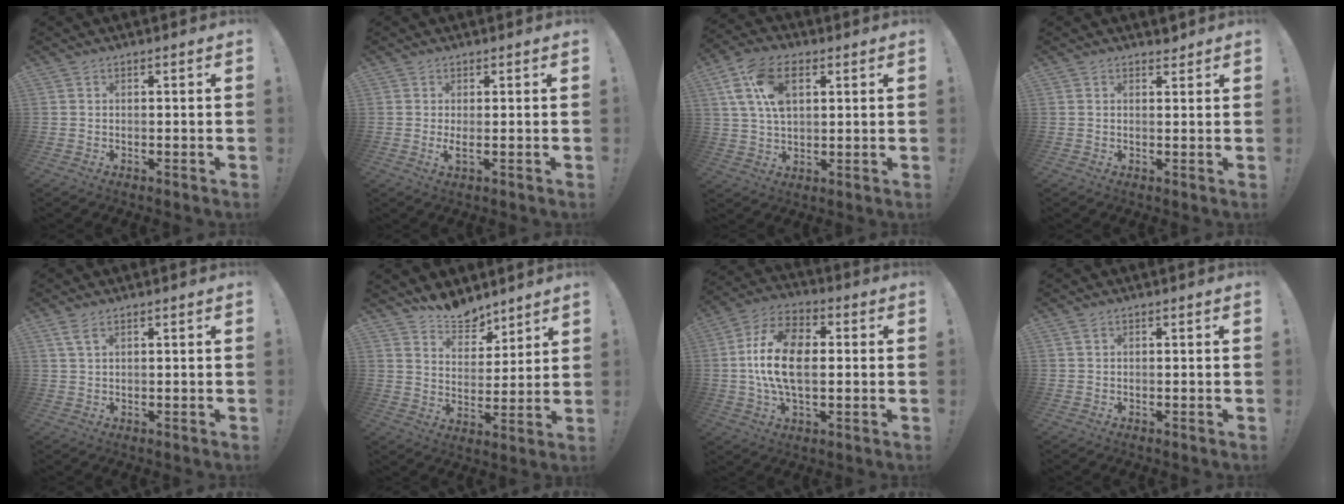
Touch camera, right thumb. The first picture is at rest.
{"total": 2.3, "force": [0.6, -0.1, 2.2], "torque": [-0.029, -0.014, 0.008]}
{"total": 14.4, "force": [4.7, 8.7, 10.5], "torque": [-0.209, 0.004, 0.092]}
{"total": 1.6, "force": [1.5, 0.4, 0.4], "torque": [0.008, -0.013, 0.024]}
{"total": 3.1, "force": [1.7, 1.2, 2.3], "torque": [-0.055, 0.003, 0.032]}
{"total": 9.4, "force": [8.1, 4.3, 1.7], "torque": [-0.026, -0.066, 0.154]}
{"total": 15.3, "force": [0.3, 8.9, 12.5], "torque": [-0.220, 0.008, 0.003]}
{"total": 0.7, "force": [0.3, 0.3, 0.6], "torque": [-0.011, 0.000, 0.005]}